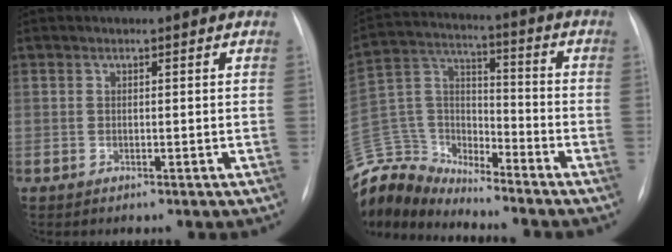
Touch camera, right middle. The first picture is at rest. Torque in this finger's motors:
{"motor_torque": [-0.23, -0.44, -0.01, -0.06]}